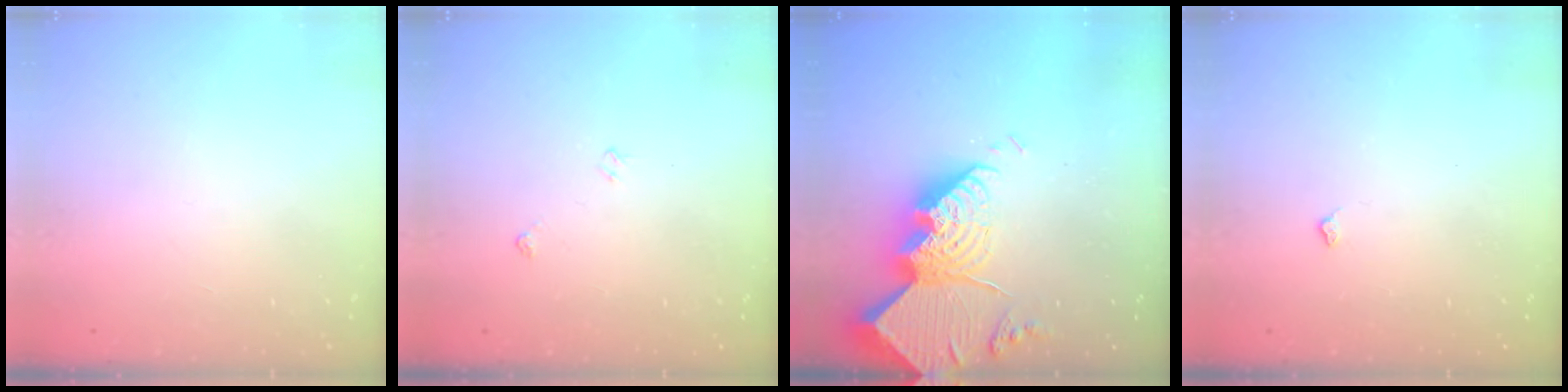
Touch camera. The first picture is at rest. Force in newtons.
{"total": 3.7, "press": 3.7, "slide": 0.6}
{"total": 23.2, "press": 23.2, "slide": 1.9}
{"total": 2.4, "press": 2.4, "slide": 0.5}